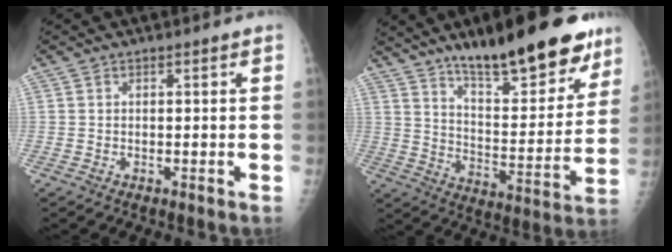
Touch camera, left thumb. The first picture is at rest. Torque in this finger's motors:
{"motor_torque": [0.60, 0.95, 1.56, -1.23, 0.08]}